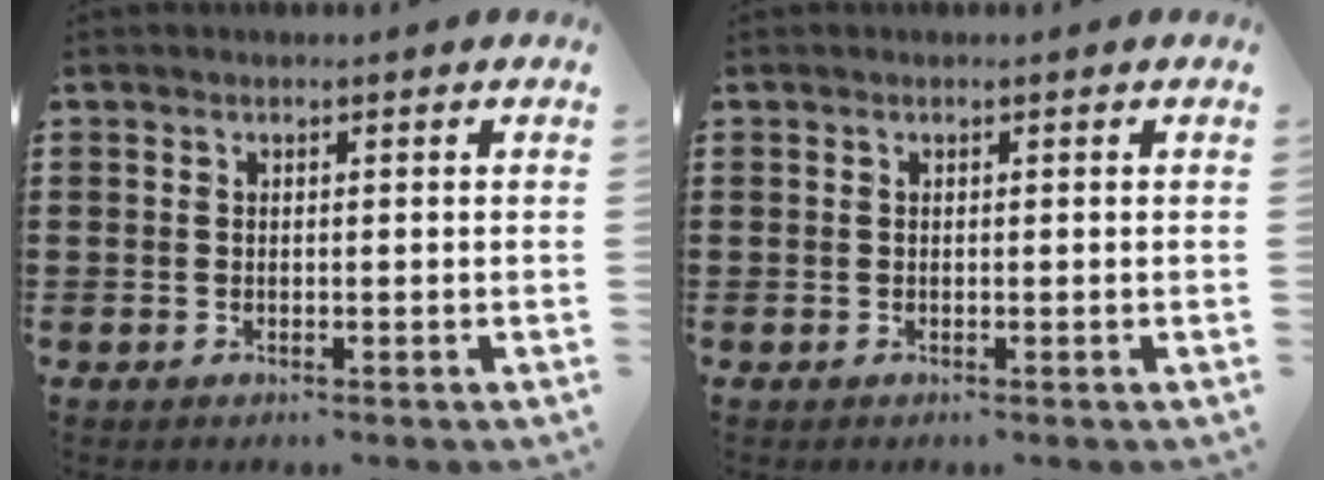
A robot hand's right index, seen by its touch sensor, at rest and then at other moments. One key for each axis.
{"total": 0.0}